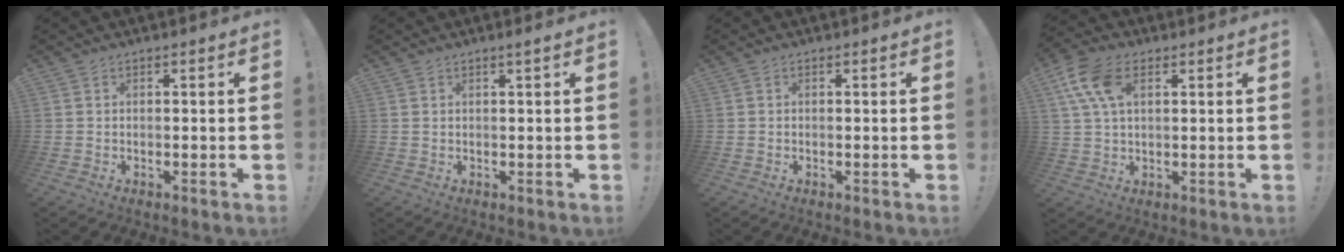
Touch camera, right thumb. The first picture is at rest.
{"total": 1.3, "force": [0.8, -0.1, 1.1], "torque": [-0.020, 0.000, 0.013]}
{"total": 0.0}
{"total": 11.0, "force": [4.1, 6.3, 8.0], "torque": [-0.162, 0.002, 0.081]}